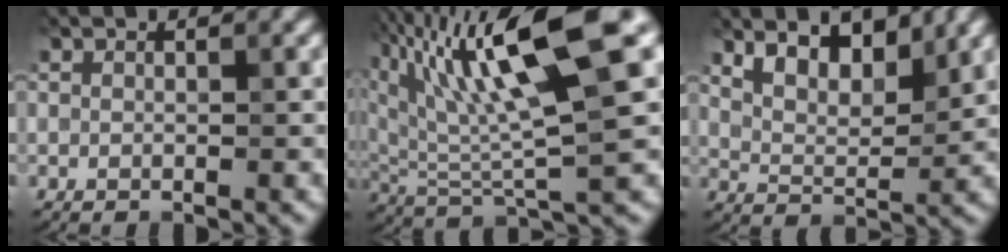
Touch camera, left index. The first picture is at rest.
{"total": 13.1, "force": [5.5, 2.8, 11.6], "torque": [-0.208, 0.017, 0.097]}
{"total": 5.1, "force": [3.3, 2.1, 3.2], "torque": [-0.059, -0.001, 0.049]}